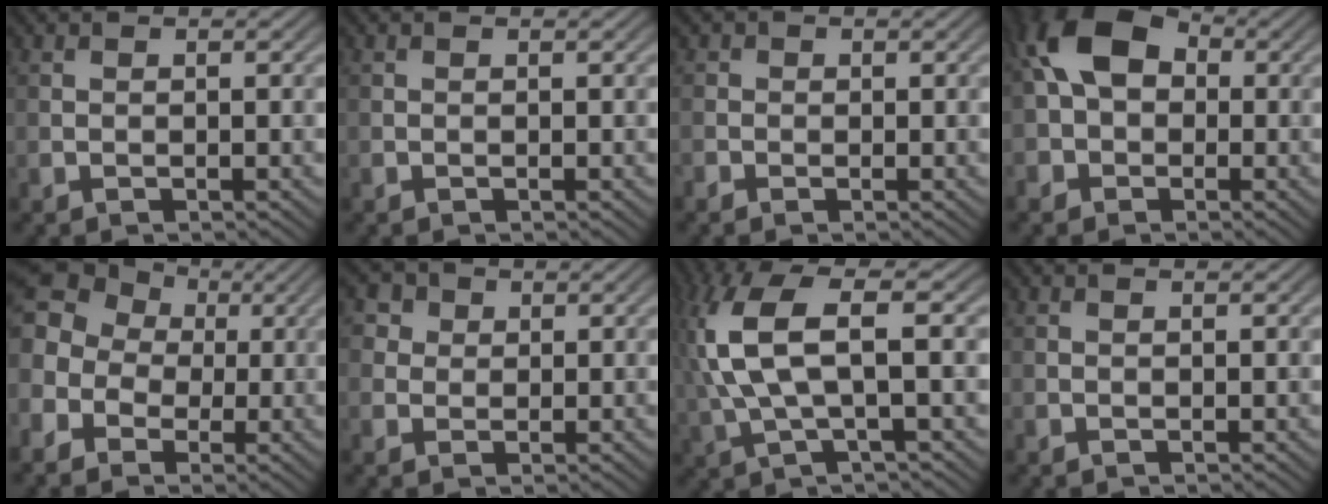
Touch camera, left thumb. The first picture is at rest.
{"total": 0.0}
{"total": 1.5, "force": [-0.3, 1.4, 0.1], "torque": [0.003, 0.001, -0.011]}
{"total": 8.9, "force": [0.1, 6.7, 5.9], "torque": [-0.134, 0.014, -0.017]}
{"total": 10.3, "force": [0.3, 8.7, 5.5], "torque": [-0.136, 0.012, -0.023]}
{"total": 3.7, "force": [1.7, 3.0, 1.2], "torque": [-0.049, 0.000, 0.026]}
{"total": 10.0, "force": [1.6, 3.3, 9.3], "torque": [-0.225, 0.017, 0.027]}
{"total": 0.0}